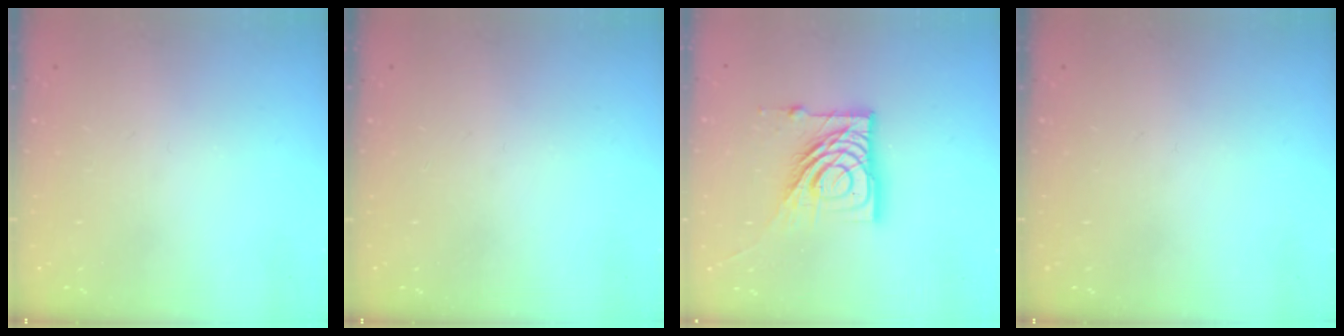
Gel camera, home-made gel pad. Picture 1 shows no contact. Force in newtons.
{"total": 0.0}
{"total": 15.9, "press": 15.8, "slide": 1.4}
{"total": 0.0}